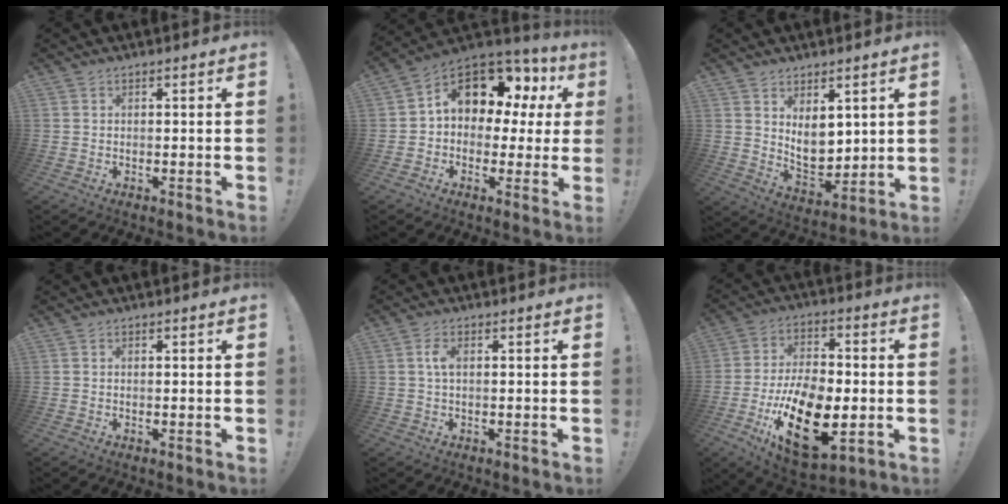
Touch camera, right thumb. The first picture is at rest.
{"total": 12.6, "force": [5.7, 8.0, 7.9], "torque": [-0.124, -0.037, 0.102]}
{"total": 9.6, "force": [4.3, 6.4, 5.8], "torque": [-0.088, -0.040, 0.084]}
{"total": 0.0}
{"total": 3.3, "force": [0.4, 1.5, 2.9], "torque": [-0.049, 0.004, 0.004]}
{"total": 22.4, "force": [-6.8, 12.6, 17.3], "torque": [-0.287, 0.029, -0.101]}